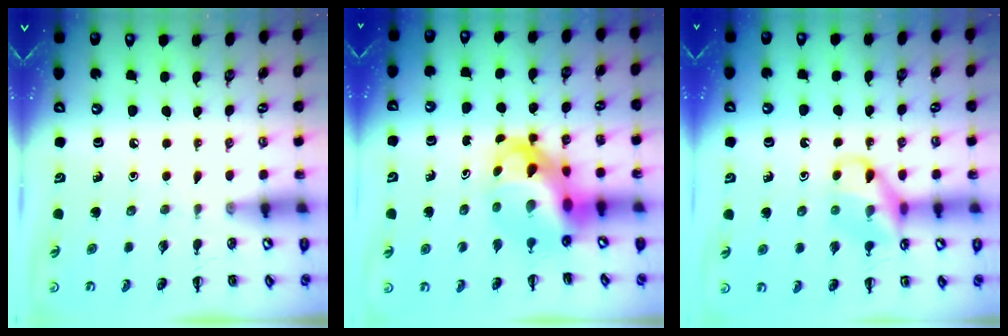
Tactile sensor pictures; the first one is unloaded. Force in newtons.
{"total": 9.7, "press": 9.3, "slide": 2.8}
{"total": 13.2, "press": 13.2, "slide": 1.2}